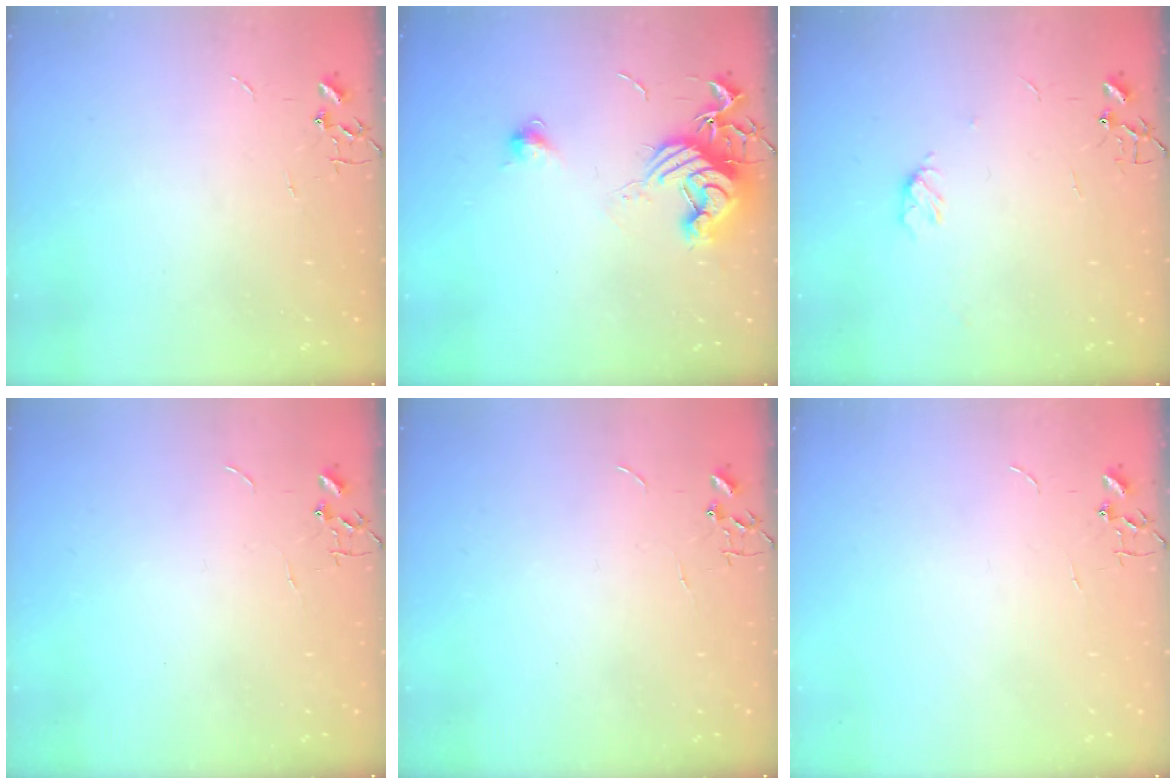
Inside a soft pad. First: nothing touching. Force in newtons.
{"total": 12.9, "press": 12.9, "slide": 0.5}
{"total": 4.5, "press": 4.5, "slide": 0.6}
{"total": 0.0}
{"total": 0.0}
{"total": 0.0}